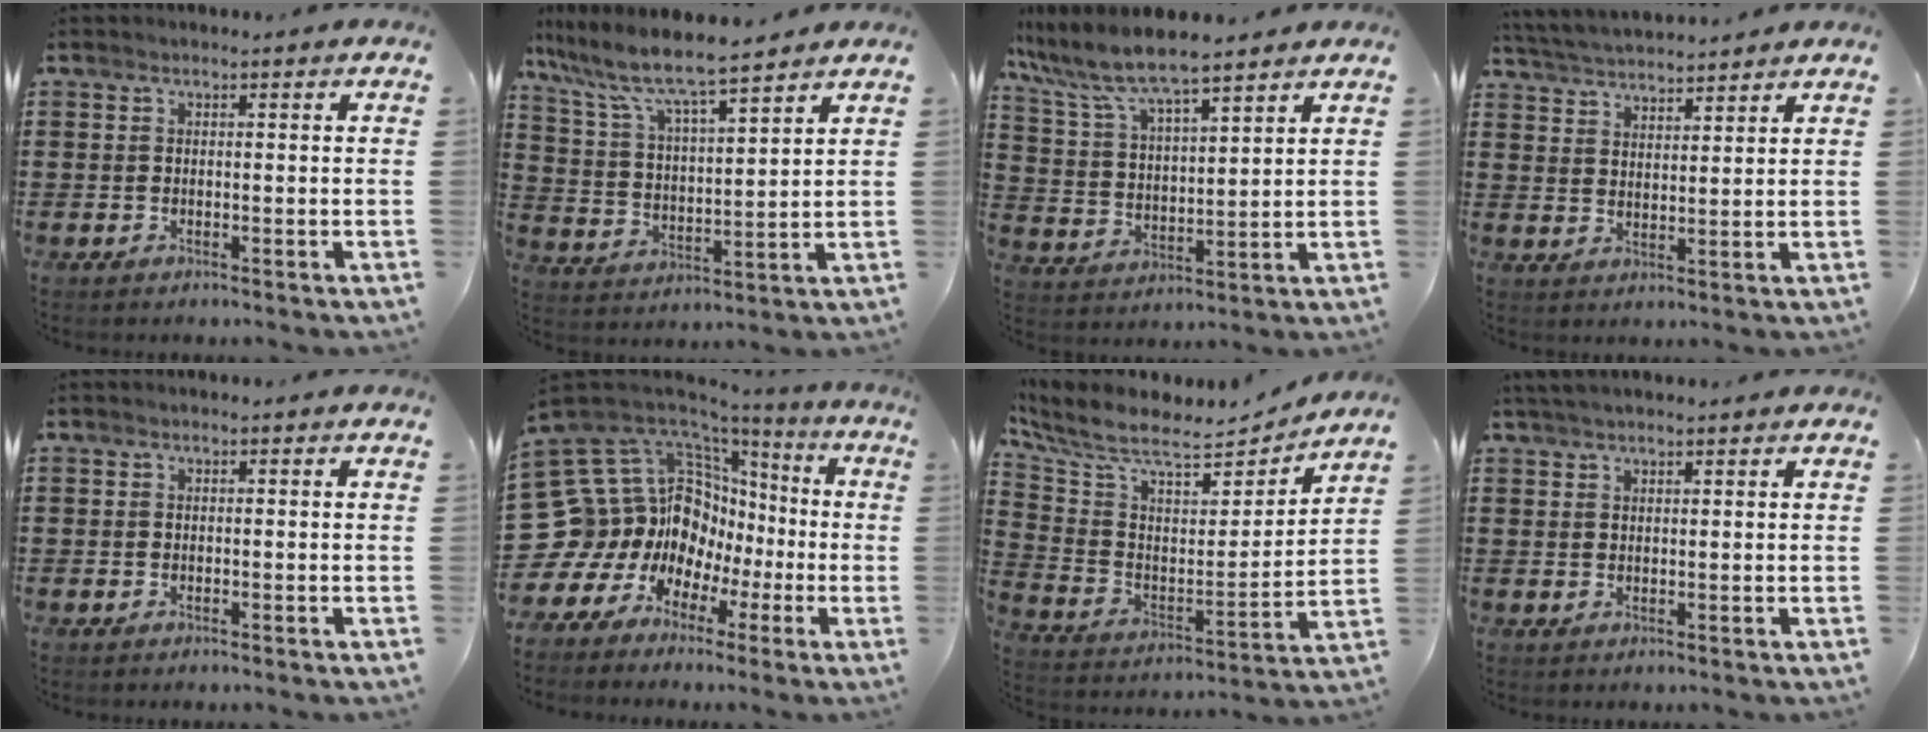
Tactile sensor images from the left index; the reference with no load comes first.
{"total": 7.2, "force": [6.4, 0.7, 3.3], "torque": [-0.092, -0.035, 0.105]}
{"total": 7.4, "force": [6.5, 0.9, 3.3], "torque": [-0.093, -0.031, 0.111]}
{"total": 3.9, "force": [3.9, 0.0, 0.3], "torque": [-0.022, -0.017, 0.070]}
{"total": 0.0}
{"total": 16.3, "force": [1.5, 14.9, 6.4], "torque": [-0.208, -0.043, 0.057]}
{"total": 8.7, "force": [7.4, 2.1, 4.1], "torque": [-0.115, -0.052, 0.123]}
{"total": 1.8, "force": [1.6, 0.2, 0.8], "torque": [-0.018, 0.002, 0.029]}